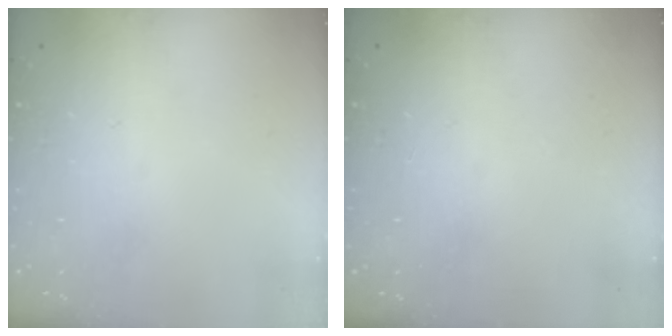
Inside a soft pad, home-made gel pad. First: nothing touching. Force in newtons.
{"total": 0.0}